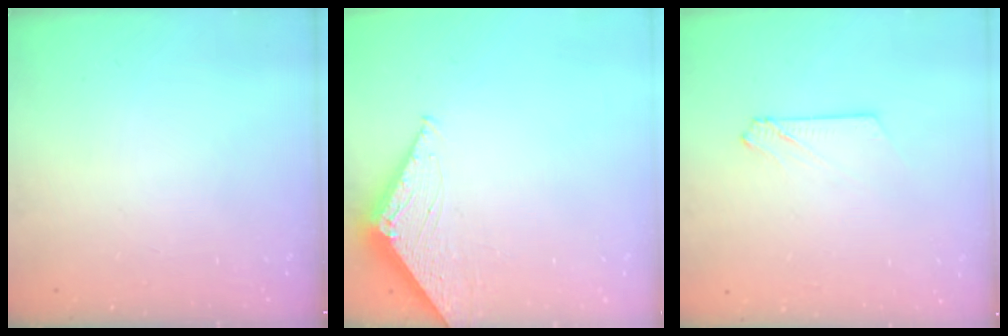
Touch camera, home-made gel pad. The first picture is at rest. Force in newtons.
{"total": 4.0, "press": 4.0, "slide": 0.1}
{"total": 3.0, "press": 3.0, "slide": 0.4}